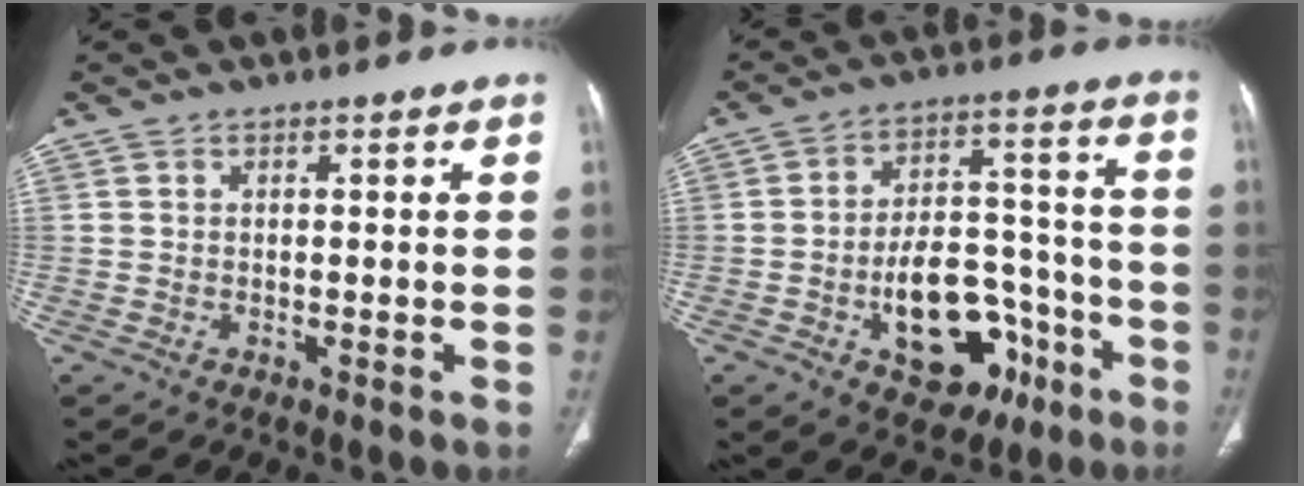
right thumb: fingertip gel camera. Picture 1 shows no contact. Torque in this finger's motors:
{"motor_torque": [4.65, 0.36, 1.16, -0.51, 0.29]}